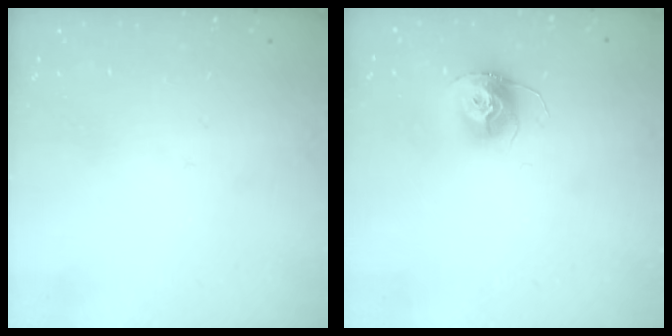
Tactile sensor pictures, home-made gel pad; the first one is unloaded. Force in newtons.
{"total": 11.1, "press": 11.1, "slide": 0.9}